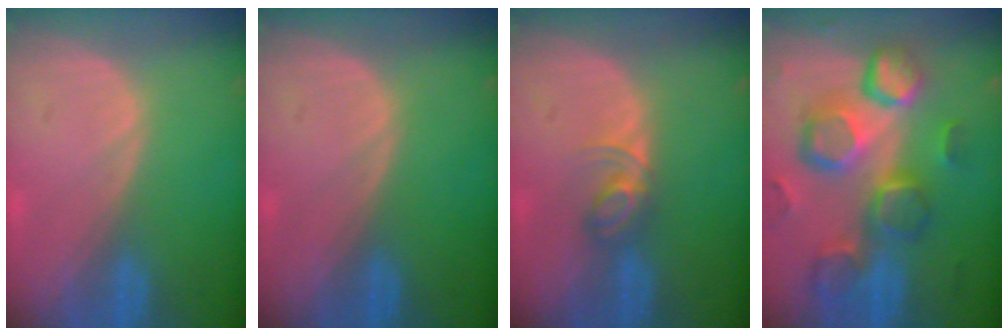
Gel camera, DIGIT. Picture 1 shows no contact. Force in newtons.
{"total": 0.0}
{"total": 3.5, "press": 3.5, "slide": 0.4}
{"total": 12.9, "press": 11.3, "slide": 6.3}